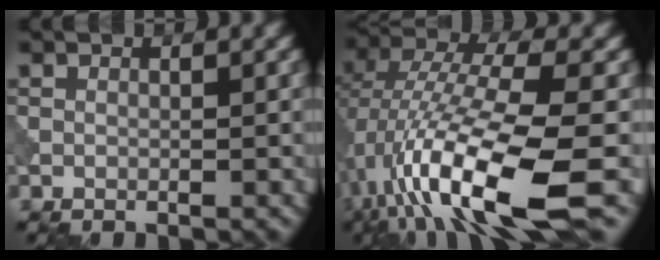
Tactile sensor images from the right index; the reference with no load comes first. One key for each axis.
{"total": 14.3, "fx": -3.9, "fy": 4.4, "fz": 13.0, "tx": -0.250, "ty": -0.002, "tz": -0.062}